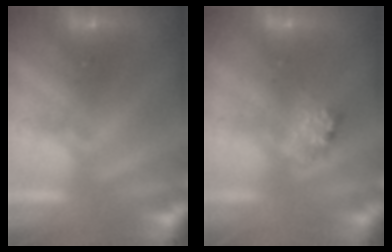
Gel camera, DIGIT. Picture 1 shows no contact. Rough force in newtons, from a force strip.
{"total": 2.4}